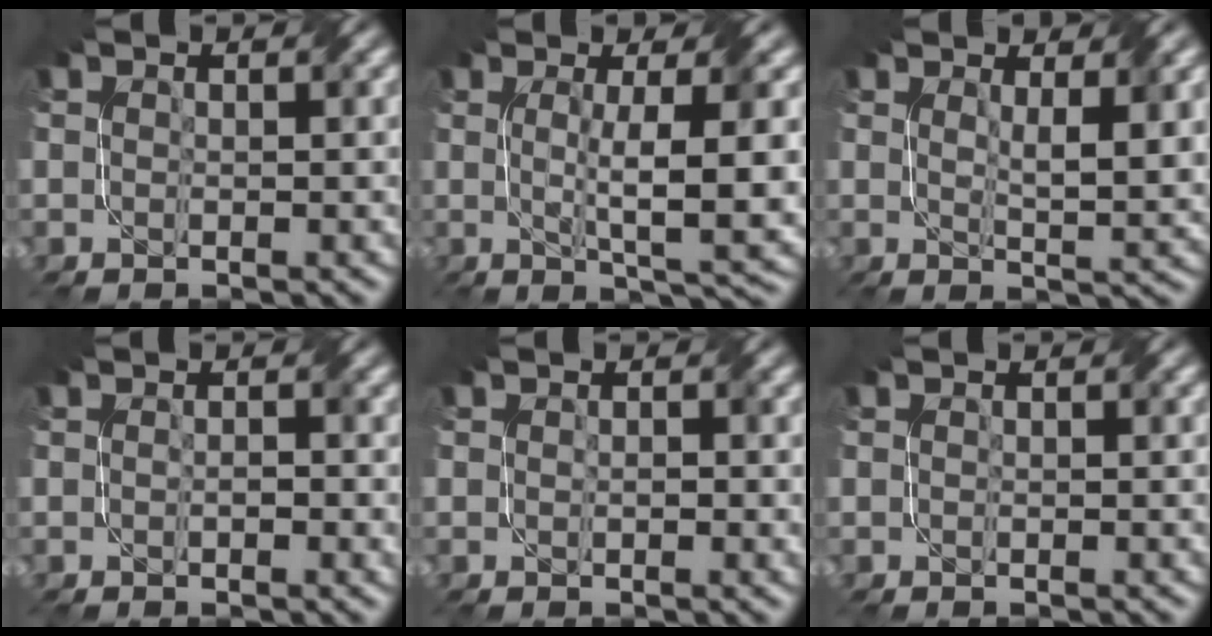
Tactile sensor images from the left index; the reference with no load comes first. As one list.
[{"total": 7.0, "force": [0.2, 1.3, 6.8], "torque": [-0.101, -0.003, 0.006]}, {"total": 3.6, "force": [1.5, 0.7, 3.2], "torque": [-0.056, -0.009, 0.028]}, {"total": 1.6, "force": [-0.2, 0.7, 1.4], "torque": [-0.023, -0.003, 0.000]}, {"total": 1.4, "force": [0.1, 0.7, 1.2], "torque": [-0.017, 0.001, 0.004]}, {"total": 0.0}]